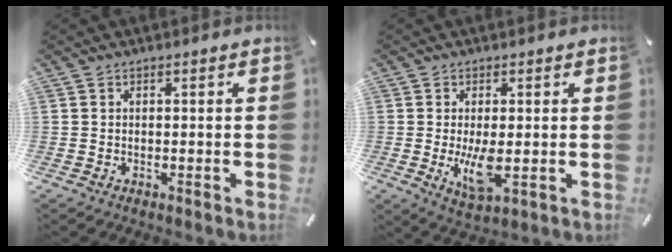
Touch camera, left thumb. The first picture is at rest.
{"total": 7.9, "force": [-0.4, 3.1, 7.3], "torque": [-0.148, -0.026, -0.009]}